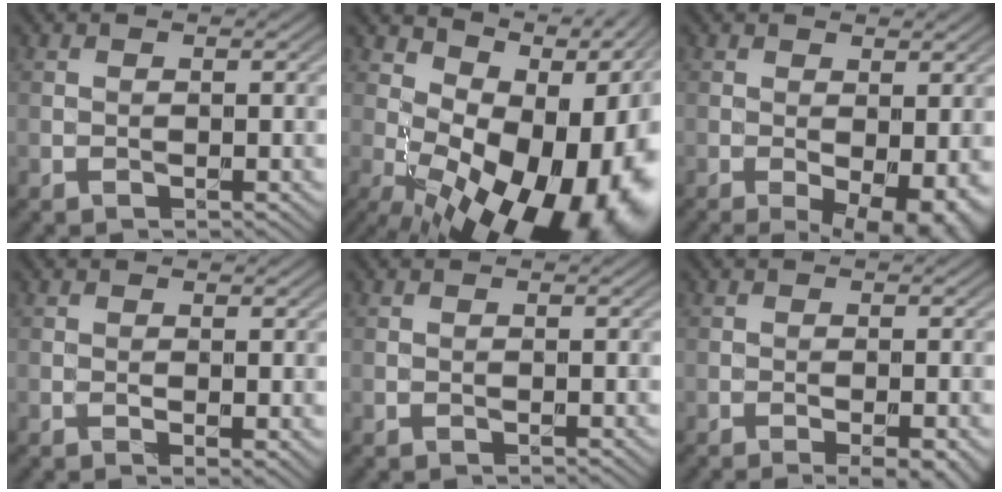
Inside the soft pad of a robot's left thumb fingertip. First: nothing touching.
{"total": 19.7, "force": [-1.2, 11.2, 16.1], "torque": [-0.185, -0.012, 0.017]}
{"total": 6.8, "force": [-2.2, 2.7, 5.9], "torque": [-0.091, -0.015, -0.023]}
{"total": 1.4, "force": [0.2, 0.6, 1.3], "torque": [-0.021, -0.006, 0.004]}
{"total": 0.0}
{"total": 4.1, "force": [-2.2, 0.9, 3.4], "torque": [-0.046, 0.001, -0.026]}